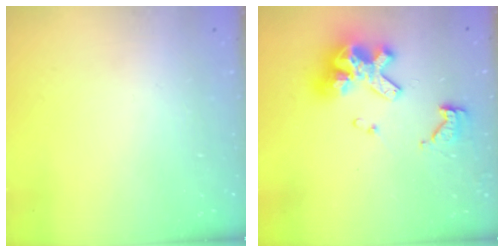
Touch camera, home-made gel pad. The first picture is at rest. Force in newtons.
{"total": 14.4, "press": 14.4, "slide": 1.6}